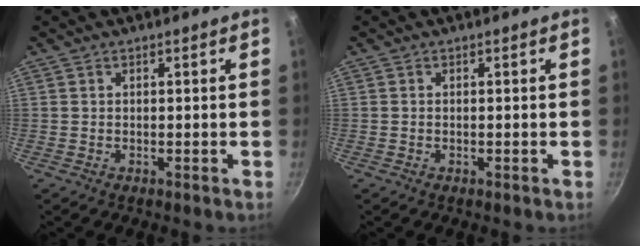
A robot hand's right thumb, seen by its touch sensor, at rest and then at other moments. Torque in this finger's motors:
{"motor_torque": [-0.67, 0.28, -0.28, 0.15, 0.05]}